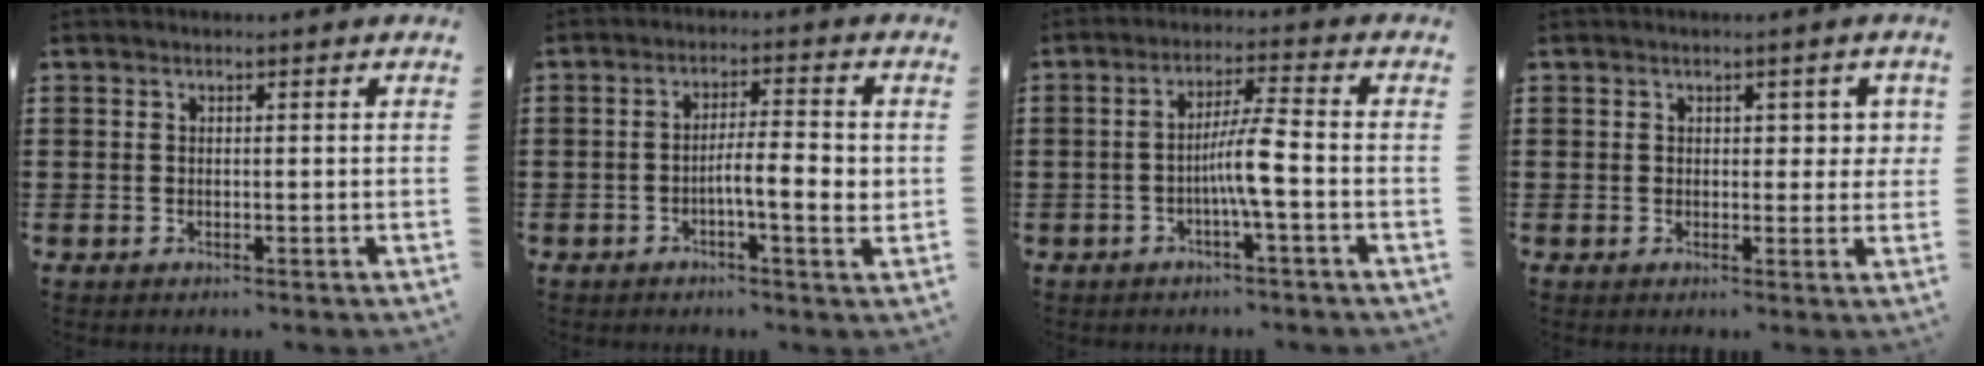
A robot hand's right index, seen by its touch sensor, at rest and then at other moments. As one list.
[{"total": 6.4, "force": [-1.2, 1.2, 6.1], "torque": [-0.098, 0.001, -0.025]}, {"total": 5.8, "force": [-1.6, -0.1, 5.5], "torque": [-0.106, -0.002, -0.037]}, {"total": 2.4, "force": [0.9, 1.7, 1.5], "torque": [-0.017, 0.004, 0.009]}]